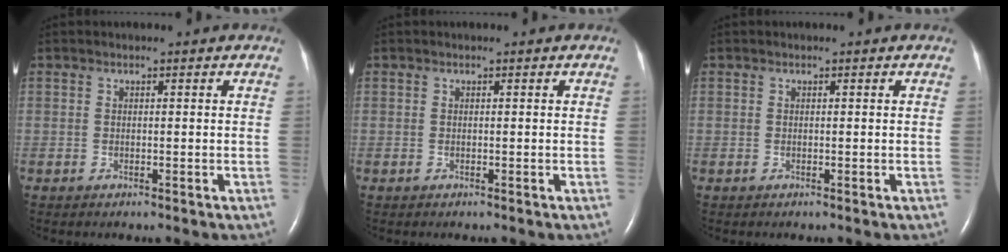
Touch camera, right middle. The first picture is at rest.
{"total": 0.0}
{"total": 0.0}